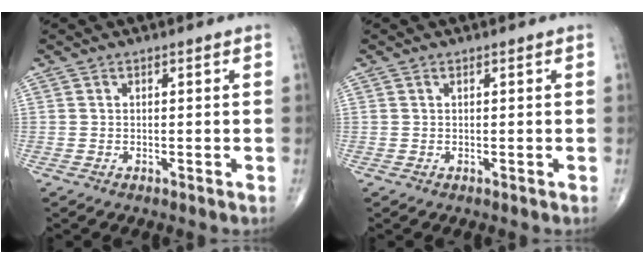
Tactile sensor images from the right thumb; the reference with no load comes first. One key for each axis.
{"total": 0.0}